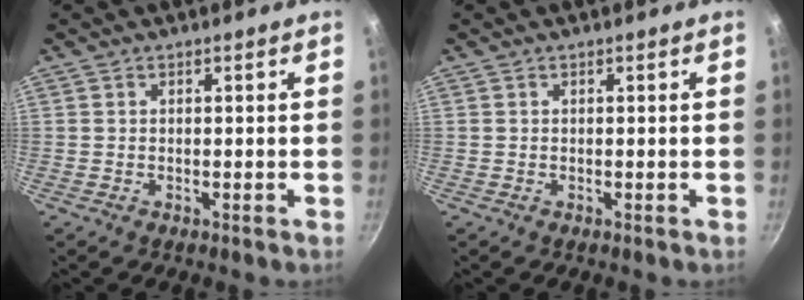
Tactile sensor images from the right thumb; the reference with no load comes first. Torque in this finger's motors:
{"motor_torque": [-0.01, -0.01, 0.12, -0.12, 0.00]}